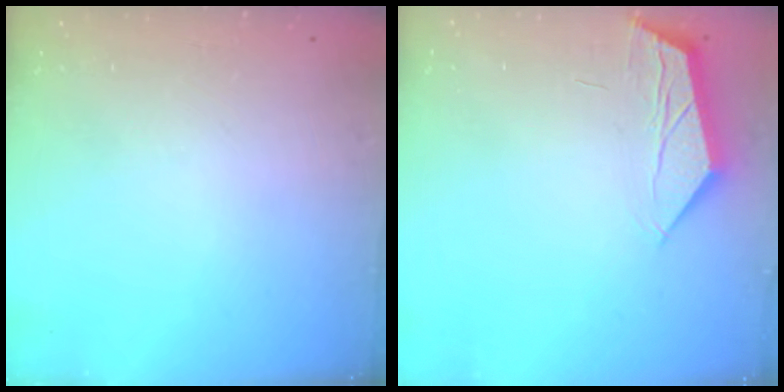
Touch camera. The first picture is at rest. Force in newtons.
{"total": 4.2, "press": 4.1, "slide": 0.5}